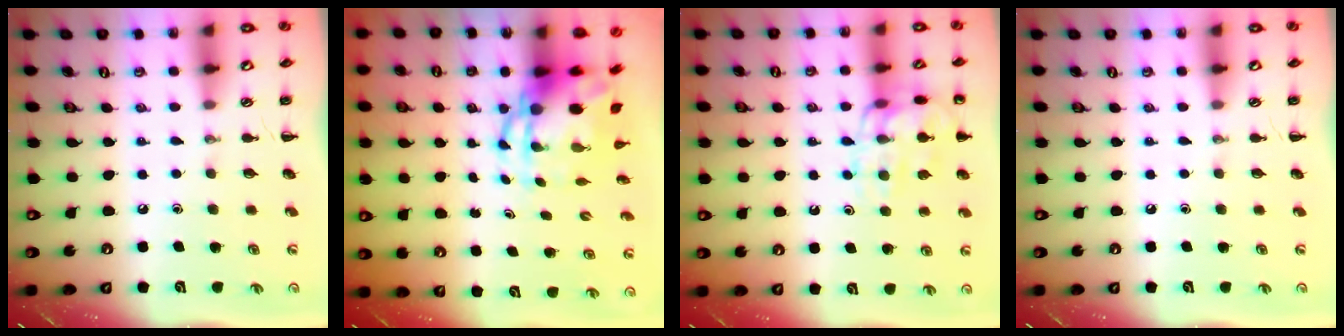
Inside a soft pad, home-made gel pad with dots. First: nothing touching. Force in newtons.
{"total": 6.6, "press": 6.3, "slide": 2.1}
{"total": 14.0, "press": 14.0, "slide": 1.2}
{"total": 0.0}